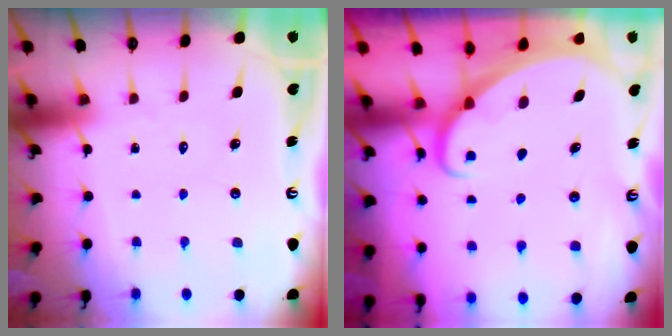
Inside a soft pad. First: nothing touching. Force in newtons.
{"total": 1.6, "press": 1.6, "slide": 0.0}